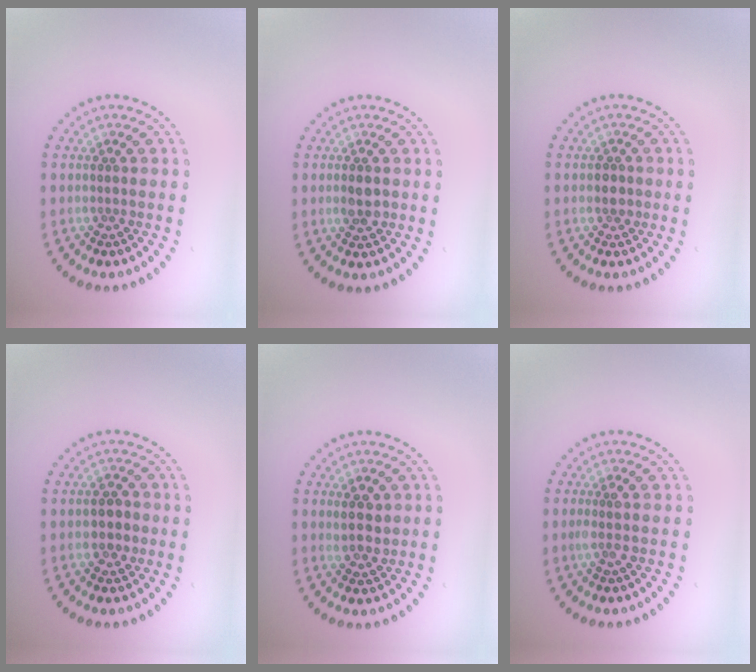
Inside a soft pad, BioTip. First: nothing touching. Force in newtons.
{"total": 1.8, "press": 1.7, "slide": 0.2}
{"total": 1.4, "press": 1.3, "slide": 0.4}
{"total": 1.9, "press": 1.7, "slide": 0.6}
{"total": 2.5, "press": 2.4, "slide": 0.5}
{"total": 1.5, "press": 1.3, "slide": 0.7}